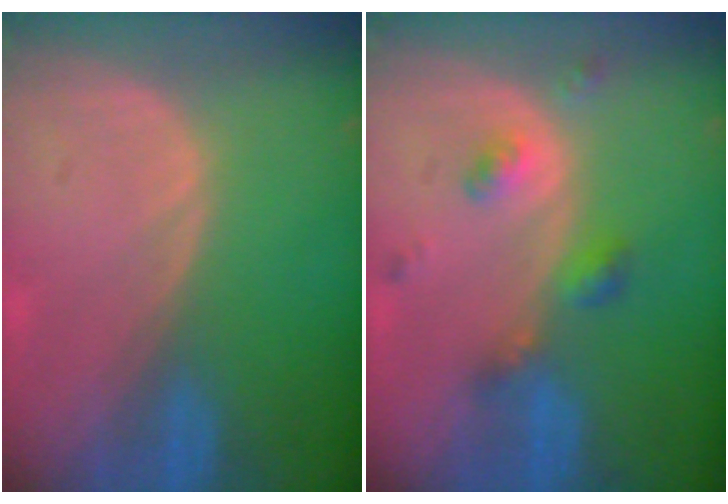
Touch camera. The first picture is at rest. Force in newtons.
{"total": 4.9, "press": 4.3, "slide": 2.3}